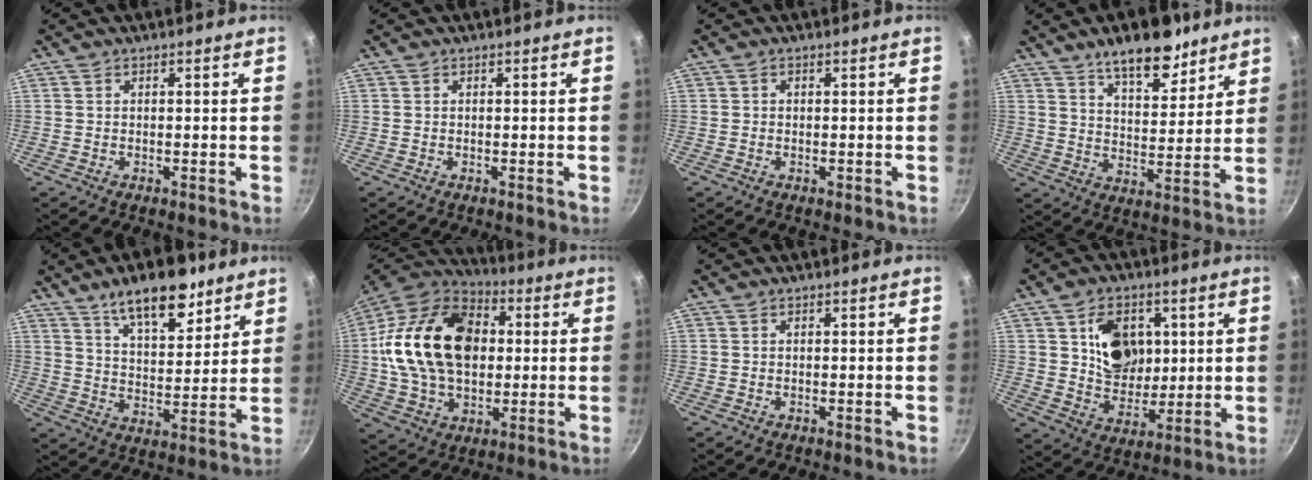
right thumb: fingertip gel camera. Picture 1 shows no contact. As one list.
[{"total": 0.0}, {"total": 0.6, "force": [-0.2, 0.4, 0.4], "torque": [-0.005, 0.002, -0.004]}, {"total": 12.5, "force": [8.8, 5.3, 7.2], "torque": [-0.071, -0.056, 0.136]}, {"total": 13.8, "force": [9.1, 5.8, 8.6], "torque": [-0.099, -0.052, 0.145]}, {"total": 24.8, "force": [2.7, 17.4, 17.6], "torque": [-0.299, 0.026, 0.041]}, {"total": 0.0}, {"total": 11.9, "force": [2.9, 9.1, 7.0], "torque": [-0.071, -0.016, 0.051]}]